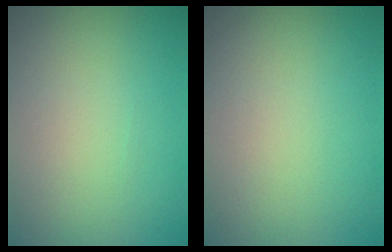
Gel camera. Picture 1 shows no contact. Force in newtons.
{"total": 0.0}